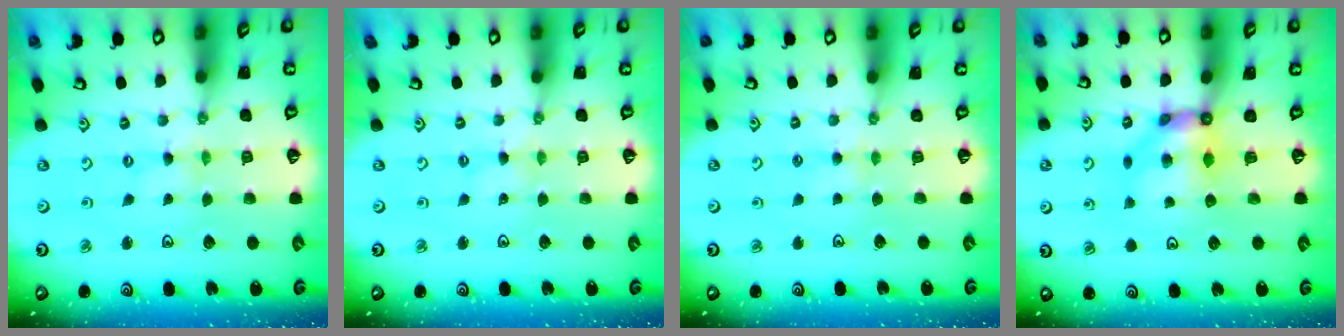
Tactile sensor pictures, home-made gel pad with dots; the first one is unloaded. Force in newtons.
{"total": 0.8, "press": 0.7, "slide": 0.3}
{"total": 2.9, "press": 2.8, "slide": 0.6}
{"total": 7.8, "press": 7.8, "slide": 0.5}